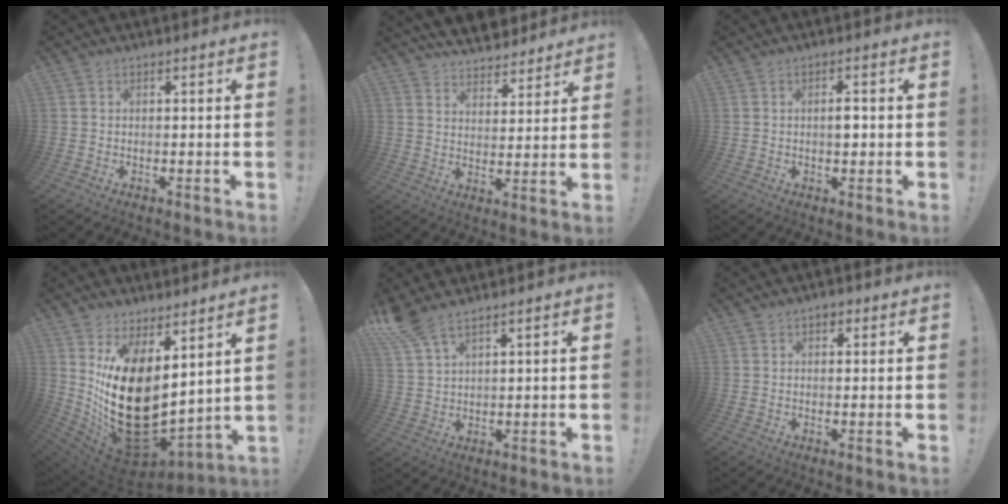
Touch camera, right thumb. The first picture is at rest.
{"total": 7.8, "force": [7.1, 3.0, 1.4], "torque": [-0.024, -0.055, 0.131]}
{"total": 2.6, "force": [0.0, 1.6, 2.1], "torque": [-0.024, 0.001, -0.004]}
{"total": 21.6, "force": [1.5, 12.9, 17.3], "torque": [-0.324, -0.036, 0.046]}
{"total": 6.0, "force": [4.9, 0.8, 3.4], "torque": [-0.071, -0.027, 0.091]}
{"total": 2.9, "force": [0.6, 1.9, 2.0], "torque": [-0.028, 0.007, 0.009]}